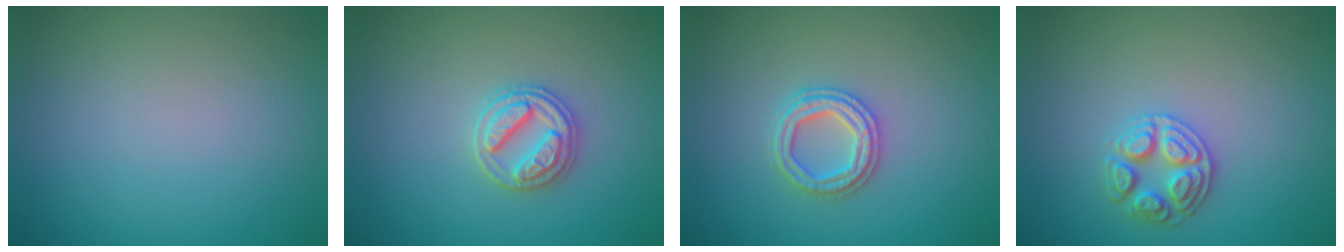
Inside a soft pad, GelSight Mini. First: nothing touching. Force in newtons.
{"total": 2.9, "press": 2.8, "slide": 0.4}
{"total": 2.7, "press": 2.6, "slide": 0.7}
{"total": 2.8, "press": 2.7, "slide": 0.6}